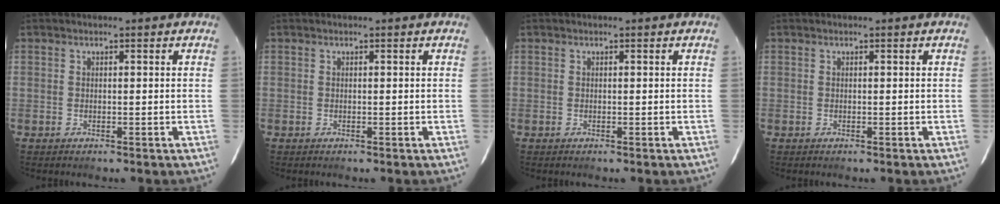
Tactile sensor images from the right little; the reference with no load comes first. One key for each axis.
{"total": 0.0}
{"total": 0.0}
{"total": 0.0}